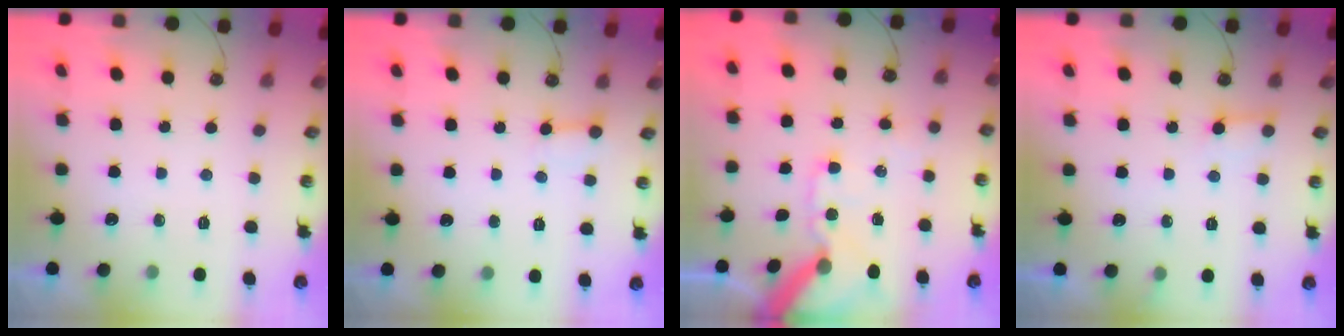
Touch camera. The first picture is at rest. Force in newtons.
{"total": 3.5, "press": 3.5, "slide": 0.1}
{"total": 14.5, "press": 14.3, "slide": 2.5}
{"total": 7.5, "press": 7.4, "slide": 0.5}